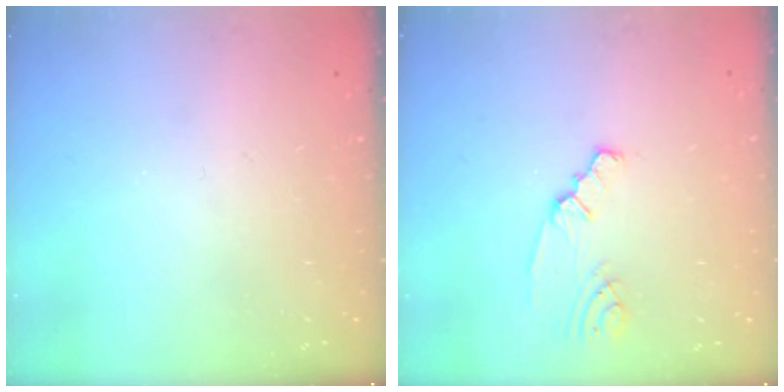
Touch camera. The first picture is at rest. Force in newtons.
{"total": 2.0, "press": 2.0, "slide": 0.3}